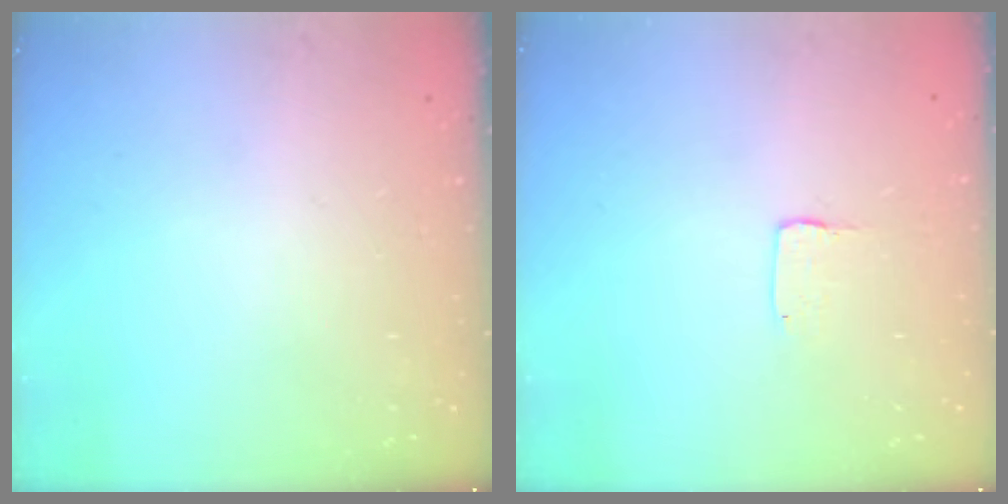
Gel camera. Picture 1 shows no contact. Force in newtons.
{"total": 1.3, "press": 1.2, "slide": 0.1}